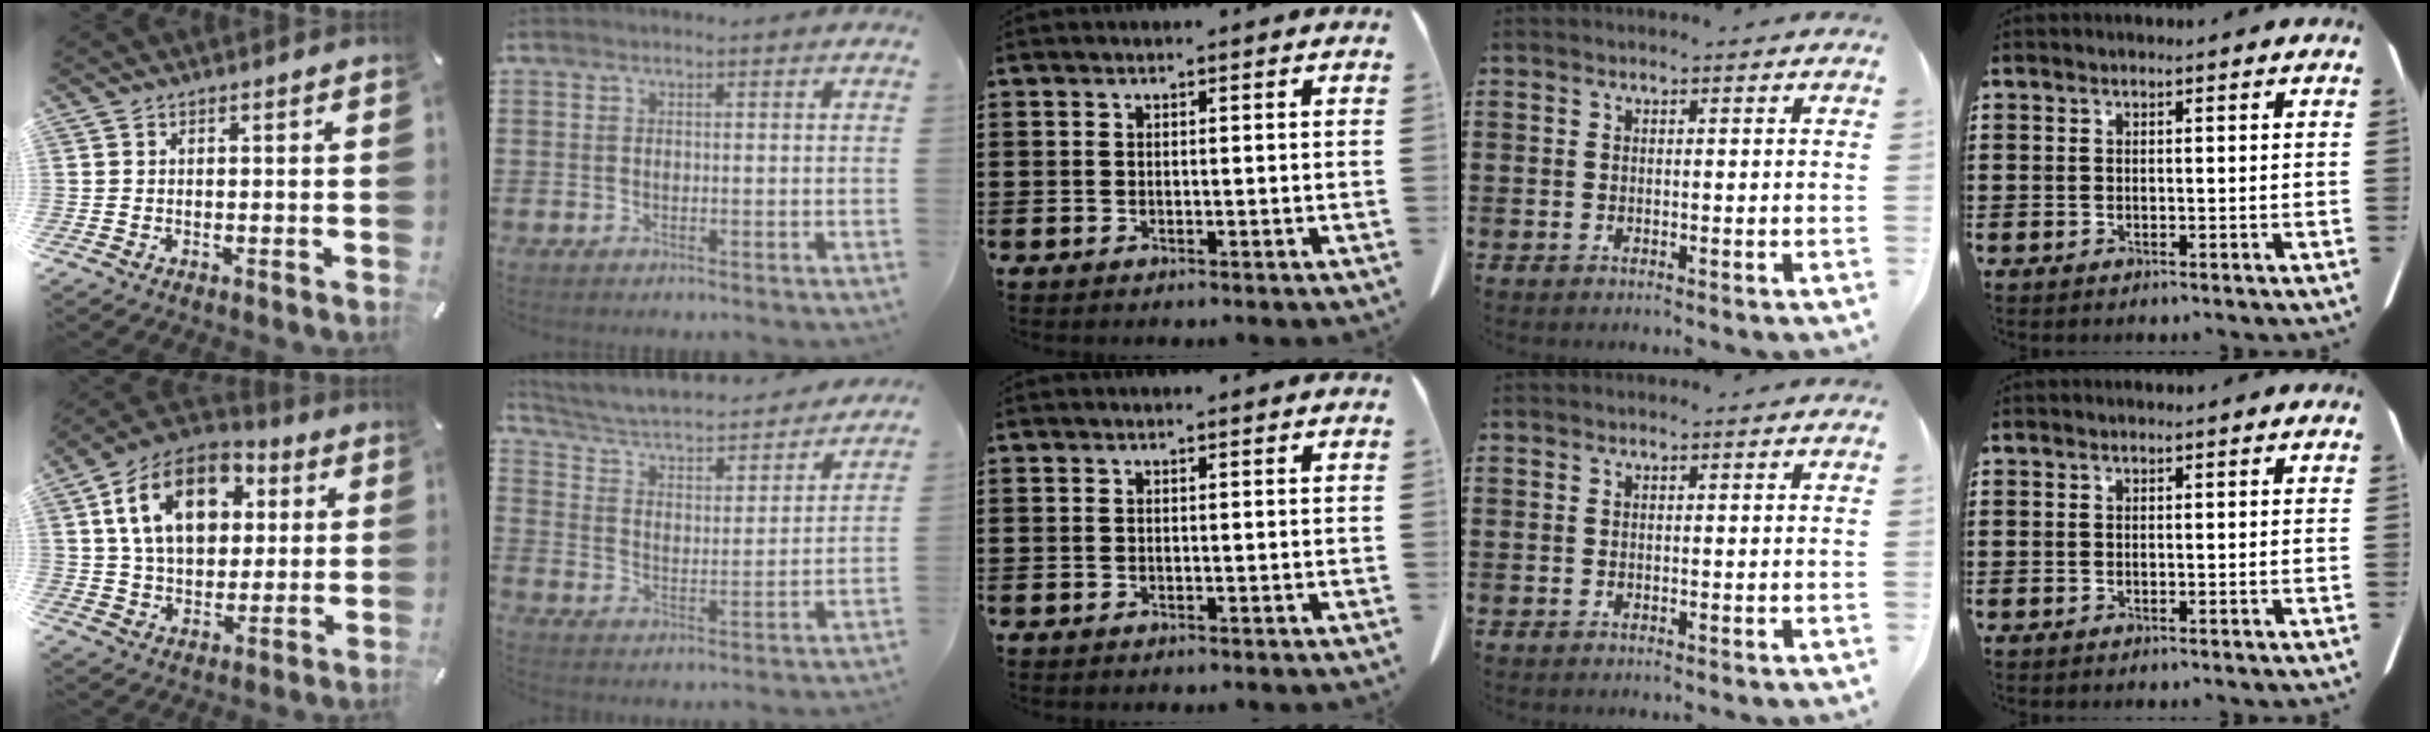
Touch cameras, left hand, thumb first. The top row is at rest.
{"thumb": {"total": 17.3, "force": [5.4, 12.1, 11.2], "torque": [-0.211, 0.001, 0.095]}, "index": {"total": 4.0, "force": [3.6, 0.7, 1.6], "torque": [-0.050, -0.035, 0.052]}}